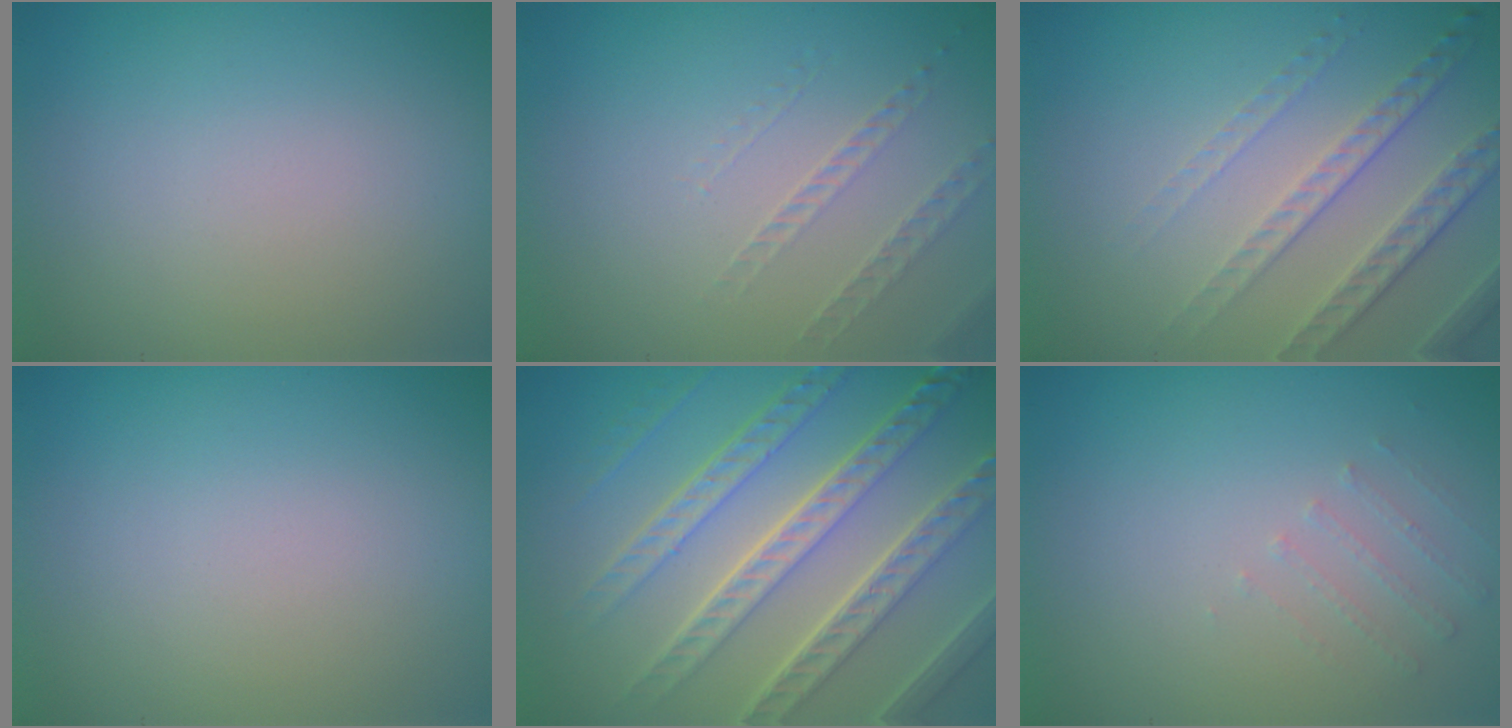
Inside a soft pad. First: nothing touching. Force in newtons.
{"total": 1.1, "press": 0.6, "slide": 0.9}
{"total": 4.8, "press": 3.1, "slide": 3.7}
{"total": 0.0}
{"total": 8.8, "press": 6.3, "slide": 6.2}
{"total": 0.6, "press": 0.5, "slide": 0.4}